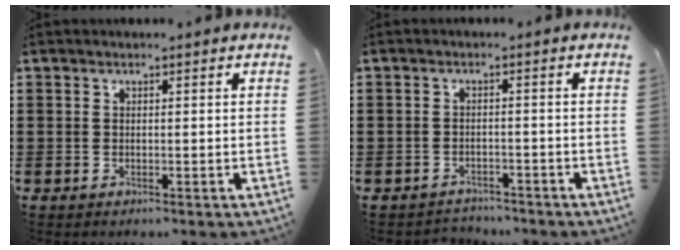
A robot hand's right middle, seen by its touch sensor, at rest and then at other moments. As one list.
[{"total": 2.1, "force": [-2.0, 0.4, -0.1], "torque": [-0.007, -0.002, -0.046]}]